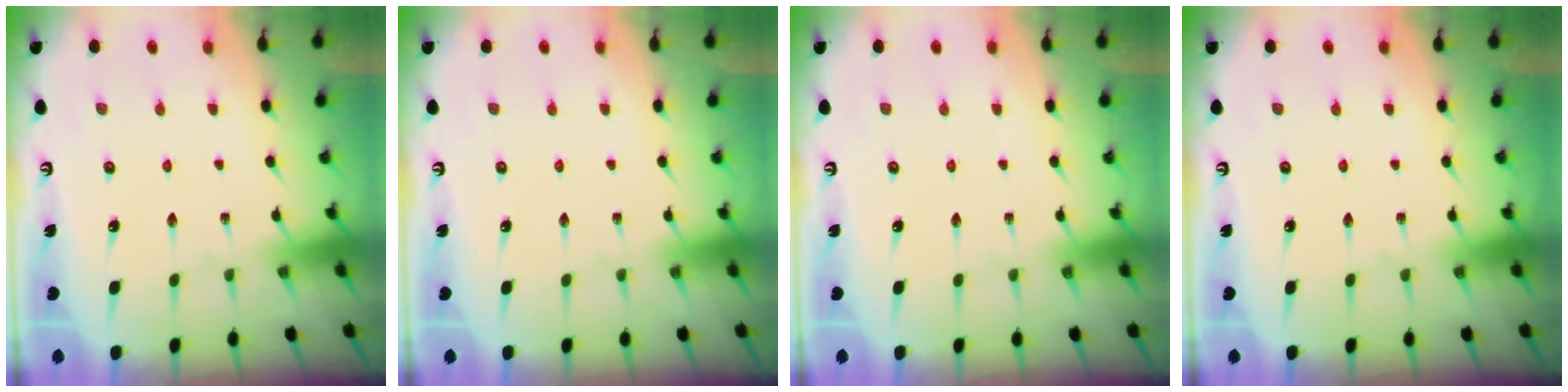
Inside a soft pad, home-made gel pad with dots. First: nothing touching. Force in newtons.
{"total": 0.0}
{"total": 0.0}
{"total": 0.0}